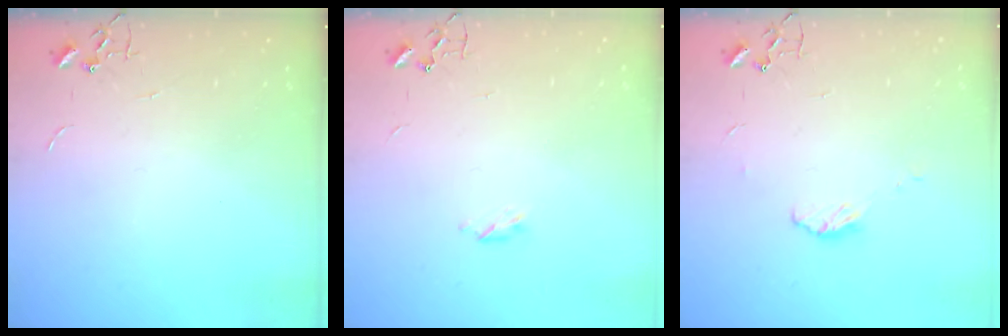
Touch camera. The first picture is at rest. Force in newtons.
{"total": 3.3, "press": 3.2, "slide": 0.5}
{"total": 5.4, "press": 5.4, "slide": 0.2}